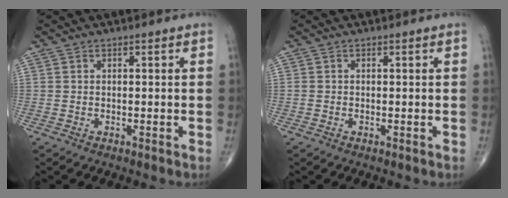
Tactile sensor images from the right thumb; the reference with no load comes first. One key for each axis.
{"total": 0.5, "fx": -0.2, "fy": 0.4, "fz": 0.3, "tx": -0.007, "ty": 0.001, "tz": -0.005}